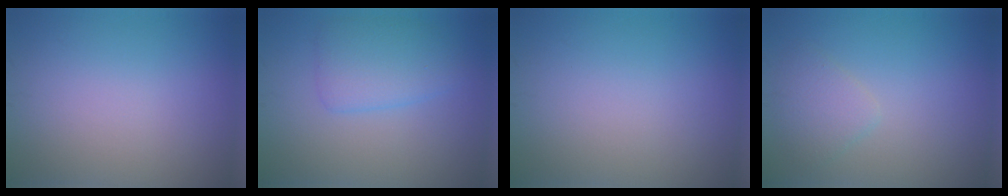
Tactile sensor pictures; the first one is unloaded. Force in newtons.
{"total": 3.7, "press": 3.7, "slide": 0.2}
{"total": 0.0}
{"total": 2.2, "press": 2.2, "slide": 0.2}